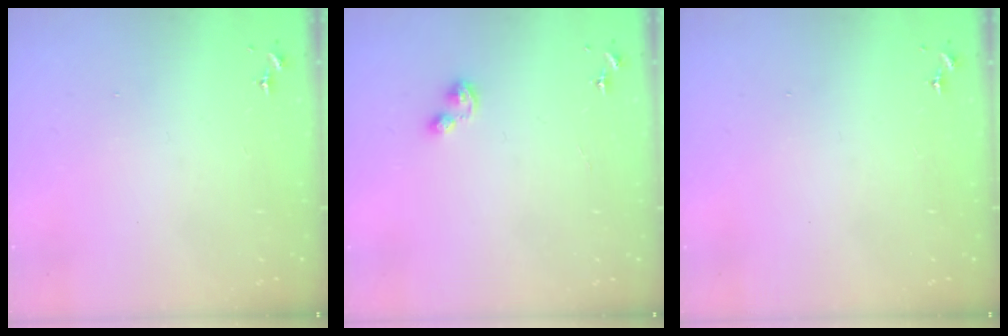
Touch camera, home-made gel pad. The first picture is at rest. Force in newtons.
{"total": 2.8, "press": 2.8, "slide": 0.5}
{"total": 0.0}